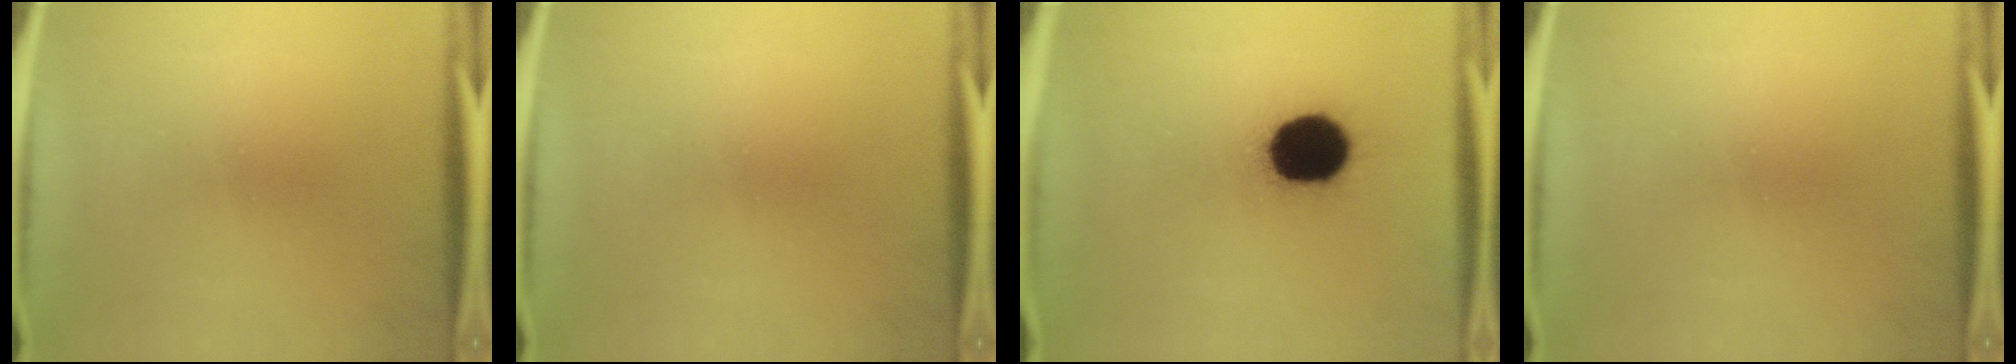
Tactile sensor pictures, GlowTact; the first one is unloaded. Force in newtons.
{"total": 0.0}
{"total": 18.5}
{"total": 0.0}